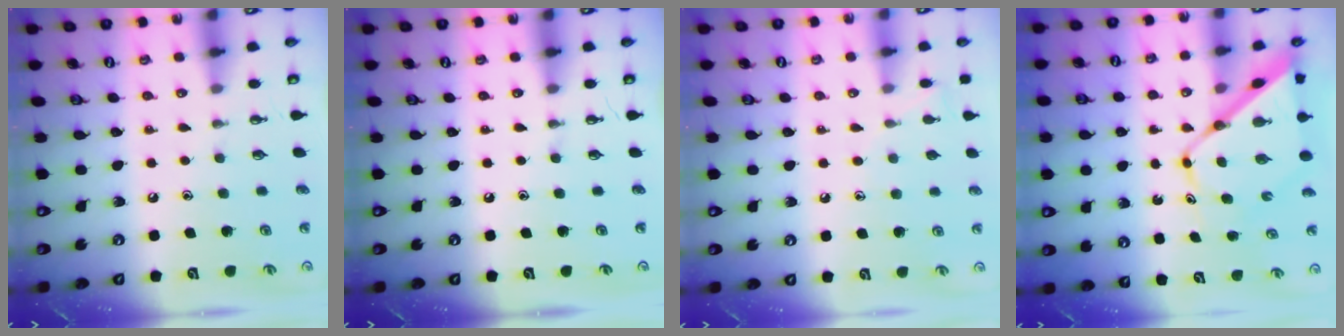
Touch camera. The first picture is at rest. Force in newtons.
{"total": 0.0}
{"total": 4.8, "press": 4.8, "slide": 0.5}
{"total": 11.0, "press": 10.9, "slide": 0.9}